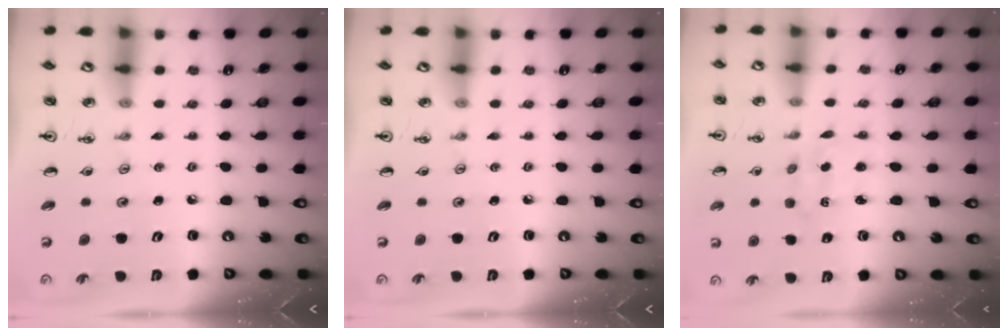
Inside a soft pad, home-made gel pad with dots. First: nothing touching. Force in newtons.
{"total": 0.0}
{"total": 1.8, "press": 1.8, "slide": 0.5}